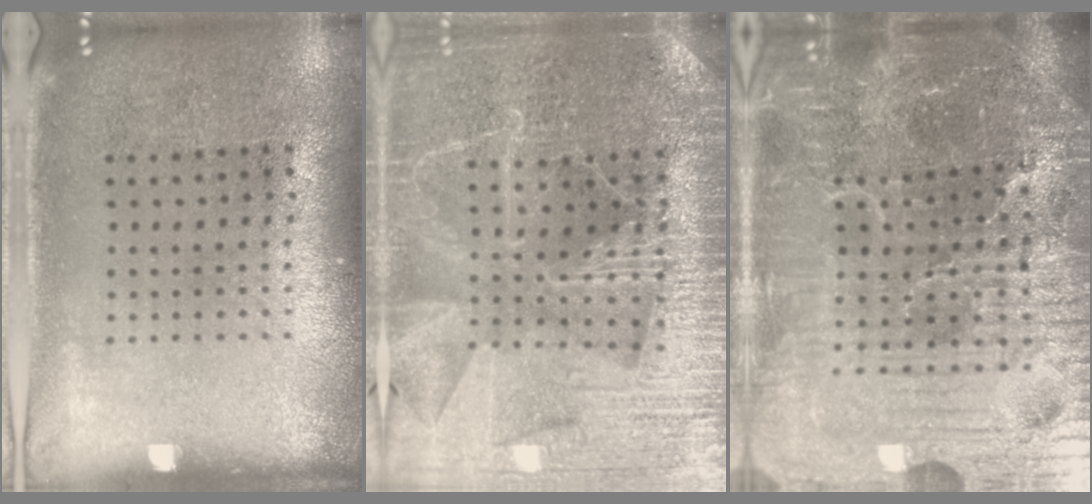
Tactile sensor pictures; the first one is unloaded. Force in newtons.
{"total": 4.1, "press": 3.9, "slide": 1.3}
{"total": 6.8, "press": 6.2, "slide": 2.8}